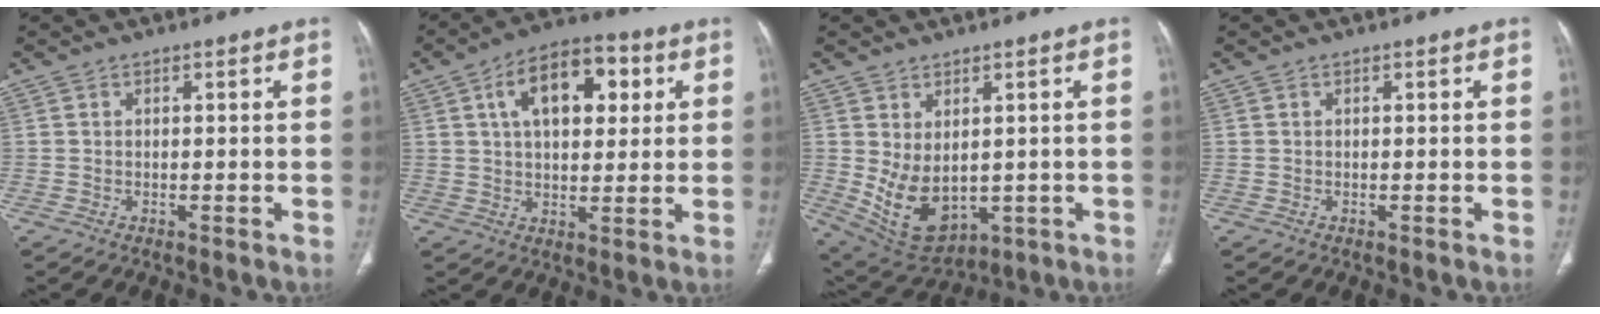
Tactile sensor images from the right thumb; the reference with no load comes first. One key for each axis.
{"total": 14.5, "fx": 4.7, "fy": 8.0, "fz": 11.1, "tx": -0.147, "ty": 0.007, "tz": 0.071}
{"total": 10.6, "fx": -0.3, "fy": 6.7, "fz": 8.2, "tx": -0.130, "ty": -0.012, "tz": 0.030}
{"total": 0.0}